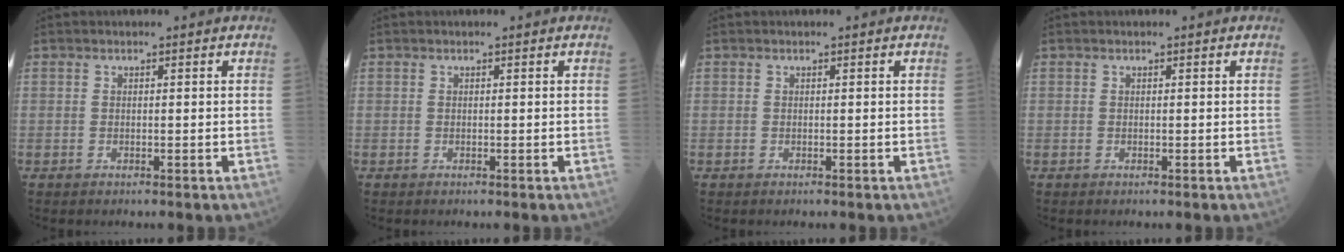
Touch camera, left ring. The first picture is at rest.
{"total": 0.0}
{"total": 0.0}
{"total": 0.0}